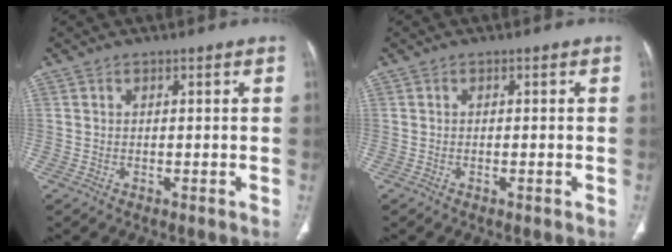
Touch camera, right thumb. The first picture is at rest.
{"total": 0.8, "force": [-0.3, 0.1, 0.7], "torque": [-0.013, 0.000, -0.004]}